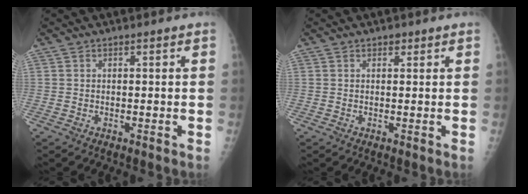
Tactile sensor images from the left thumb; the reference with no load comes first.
{"total": 0.9, "force": [0.6, 0.5, 0.4], "torque": [0.001, -0.004, 0.007]}